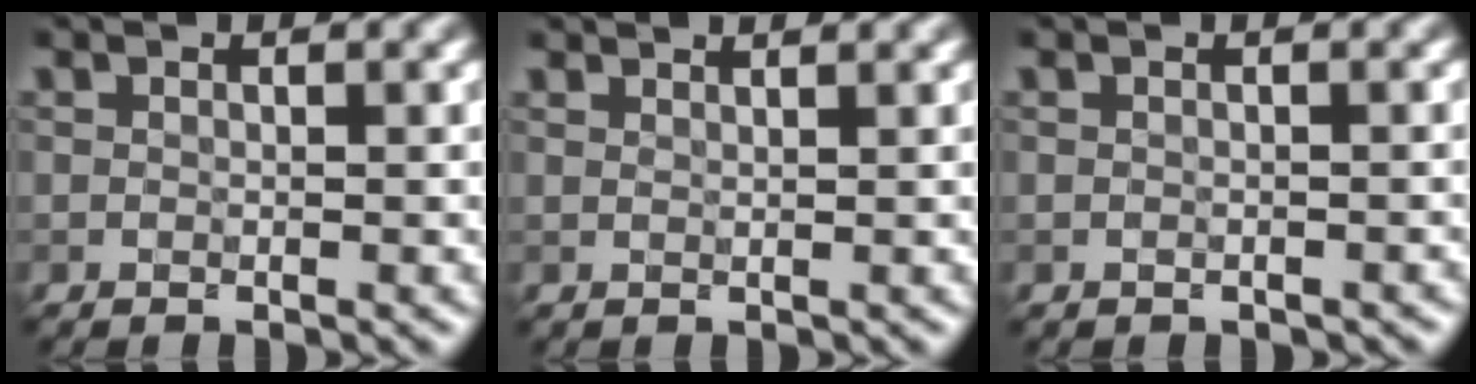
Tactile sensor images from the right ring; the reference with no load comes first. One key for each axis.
{"total": 1.7, "fx": 1.6, "fy": 0.3, "fz": 0.5, "tx": -0.004, "ty": -0.003, "tz": 0.015}
{"total": 0.6, "fx": -0.4, "fy": 0.4, "fz": 0.1, "tx": -0.002, "ty": -0.005, "tz": -0.004}